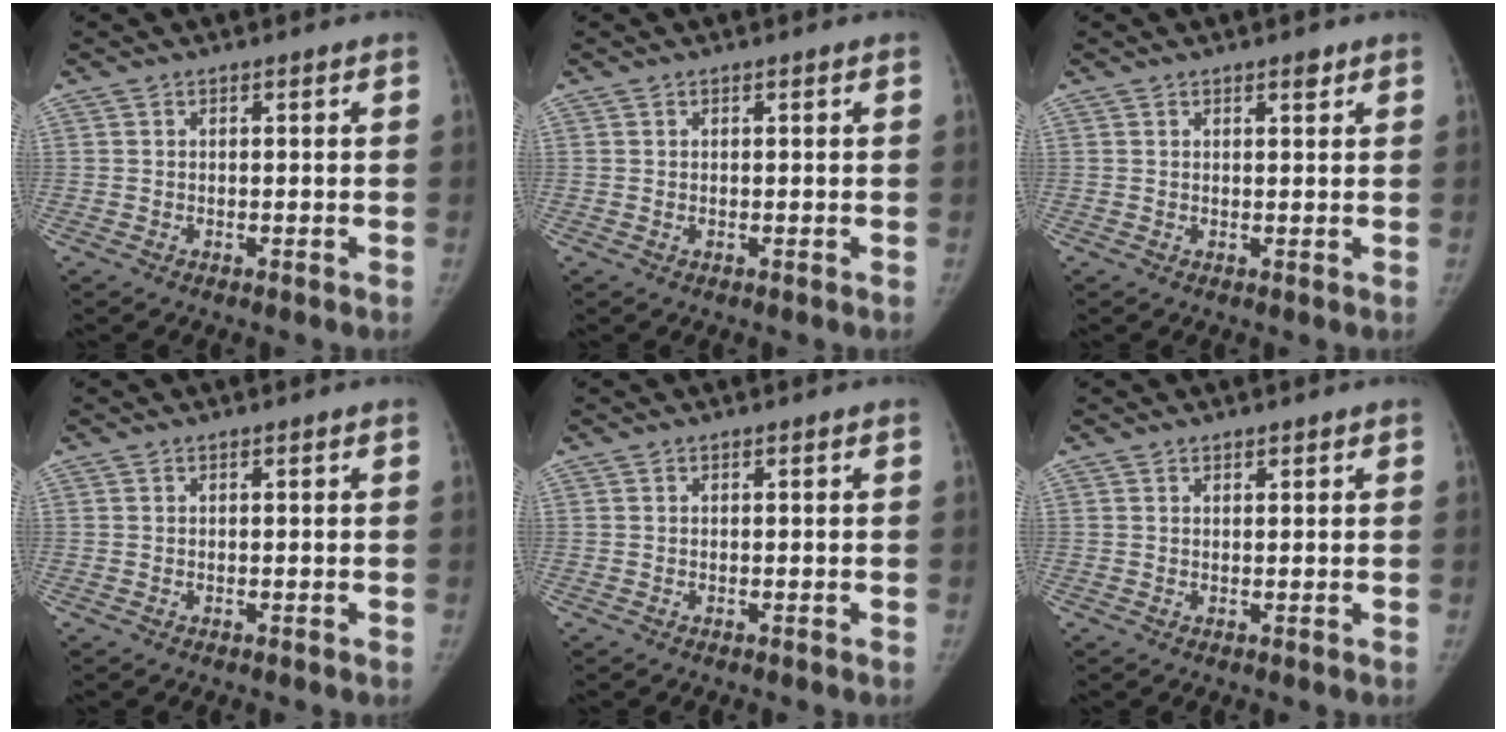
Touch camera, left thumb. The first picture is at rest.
{"total": 0.0}
{"total": 1.4, "force": [1.0, 0.5, 0.9], "torque": [-0.005, -0.005, 0.013]}
{"total": 0.0}
{"total": 0.0}
{"total": 0.9, "force": [0.7, 0.4, 0.3], "torque": [0.000, -0.004, 0.009]}